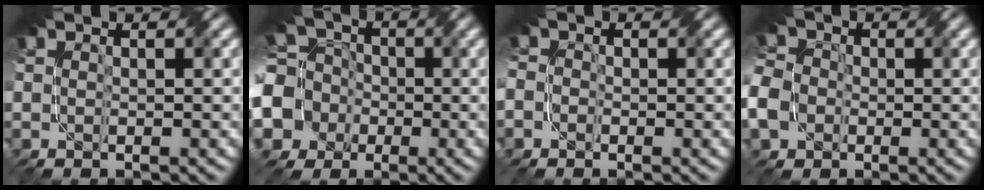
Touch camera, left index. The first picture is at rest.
{"total": 9.3, "force": [-1.6, 8.5, 3.2], "torque": [-0.099, -0.008, -0.051]}
{"total": 2.1, "force": [-1.0, 1.8, 0.4], "torque": [-0.012, 0.003, -0.018]}
{"total": 6.0, "force": [-1.7, 5.0, 2.8], "torque": [-0.081, 0.001, -0.039]}